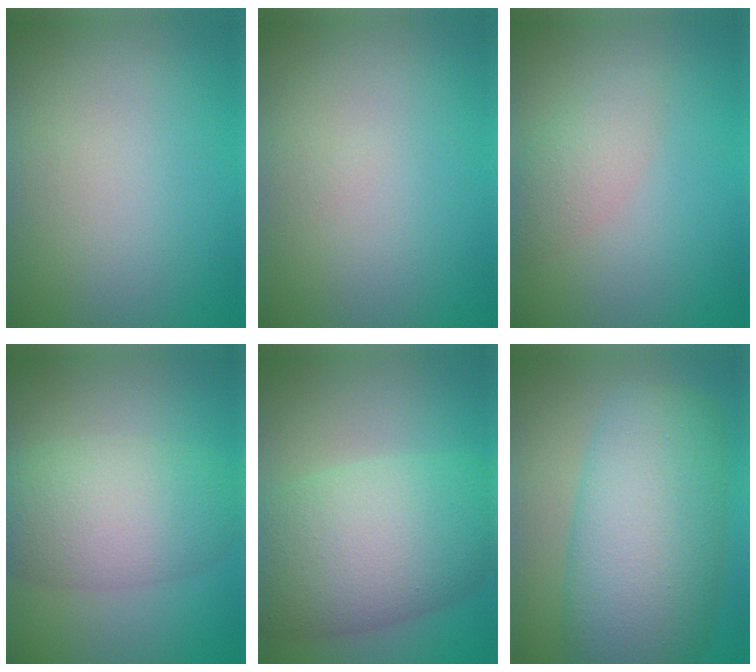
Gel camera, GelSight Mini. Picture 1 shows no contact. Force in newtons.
{"total": 0.0}
{"total": 2.2, "press": 2.2, "slide": 0.1}
{"total": 7.1, "press": 7.1, "slide": 0.1}
{"total": 10.6, "press": 10.5, "slide": 0.4}
{"total": 11.3, "press": 11.2, "slide": 0.6}